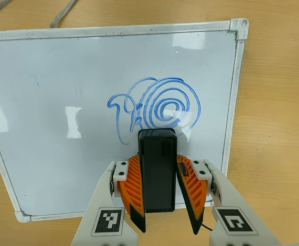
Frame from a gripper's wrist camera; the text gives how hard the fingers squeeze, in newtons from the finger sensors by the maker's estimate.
{"total": 4.9, "left": 4.5, "right": 5.4}